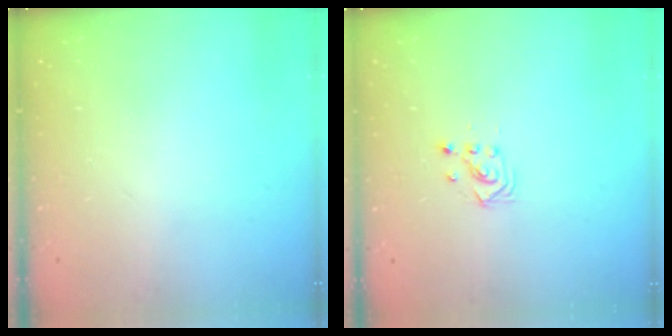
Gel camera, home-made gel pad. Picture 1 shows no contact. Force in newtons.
{"total": 2.9, "press": 2.9, "slide": 0.3}